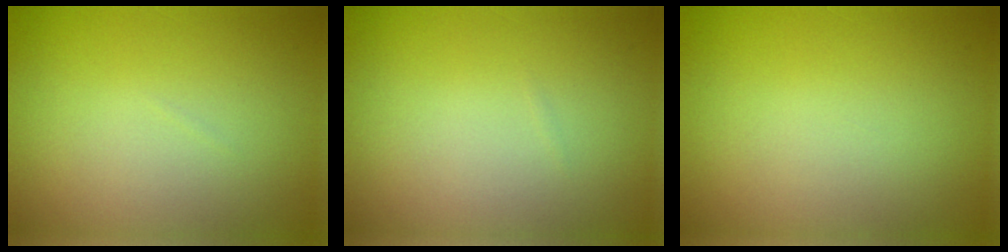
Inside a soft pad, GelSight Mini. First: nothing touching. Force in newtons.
{"total": 0.0}
{"total": 0.0}